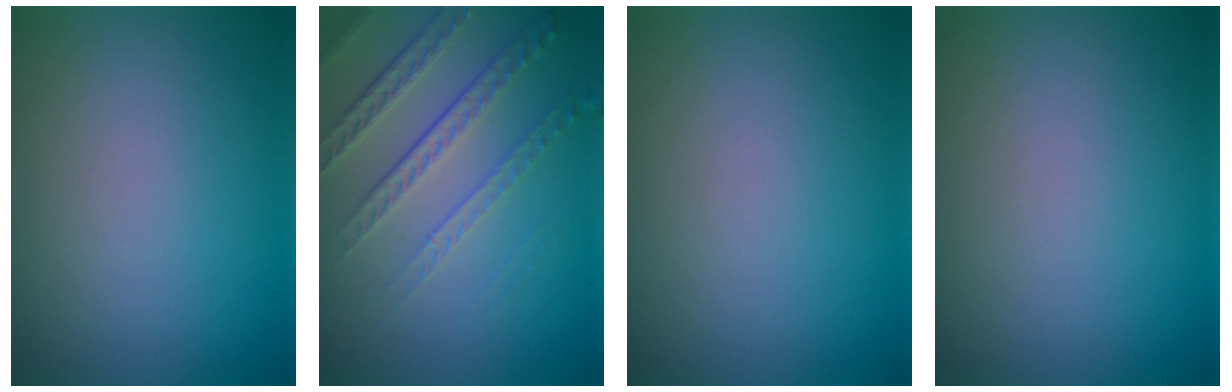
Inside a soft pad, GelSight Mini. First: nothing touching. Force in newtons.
{"total": 5.0, "press": 3.4, "slide": 3.7}
{"total": 0.0}
{"total": 0.0}